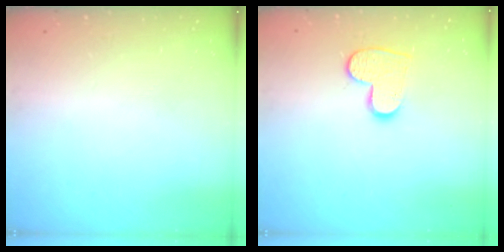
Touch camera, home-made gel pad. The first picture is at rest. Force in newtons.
{"total": 10.0, "press": 10.0, "slide": 0.9}